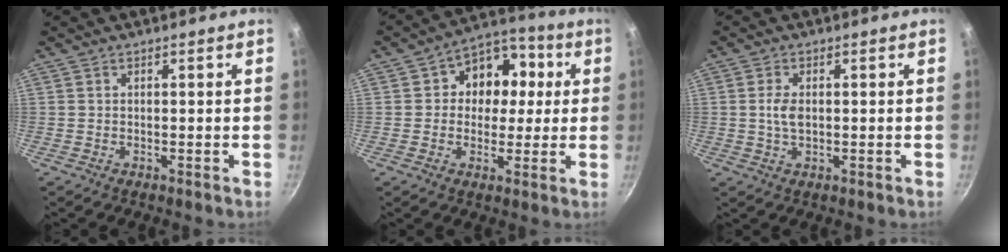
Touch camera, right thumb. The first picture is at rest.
{"total": 11.7, "force": [1.7, 9.7, 6.3], "torque": [-0.041, 0.017, 0.010]}
{"total": 3.5, "force": [0.2, 2.0, 2.8], "torque": [-0.049, 0.001, 0.003]}